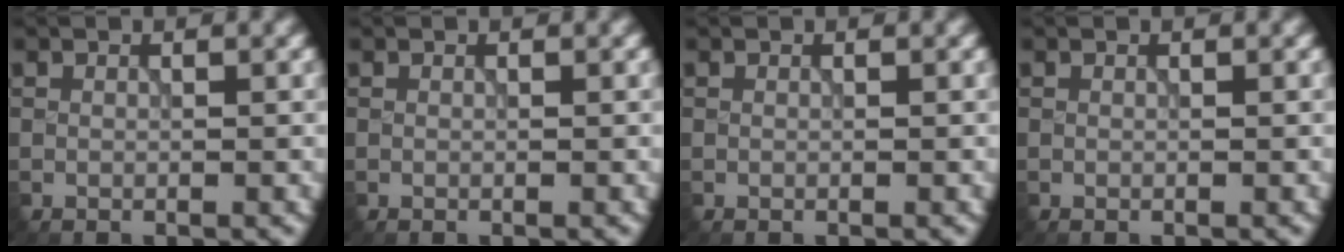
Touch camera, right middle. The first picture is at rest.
{"total": 0.0}
{"total": 0.0}
{"total": 0.0}